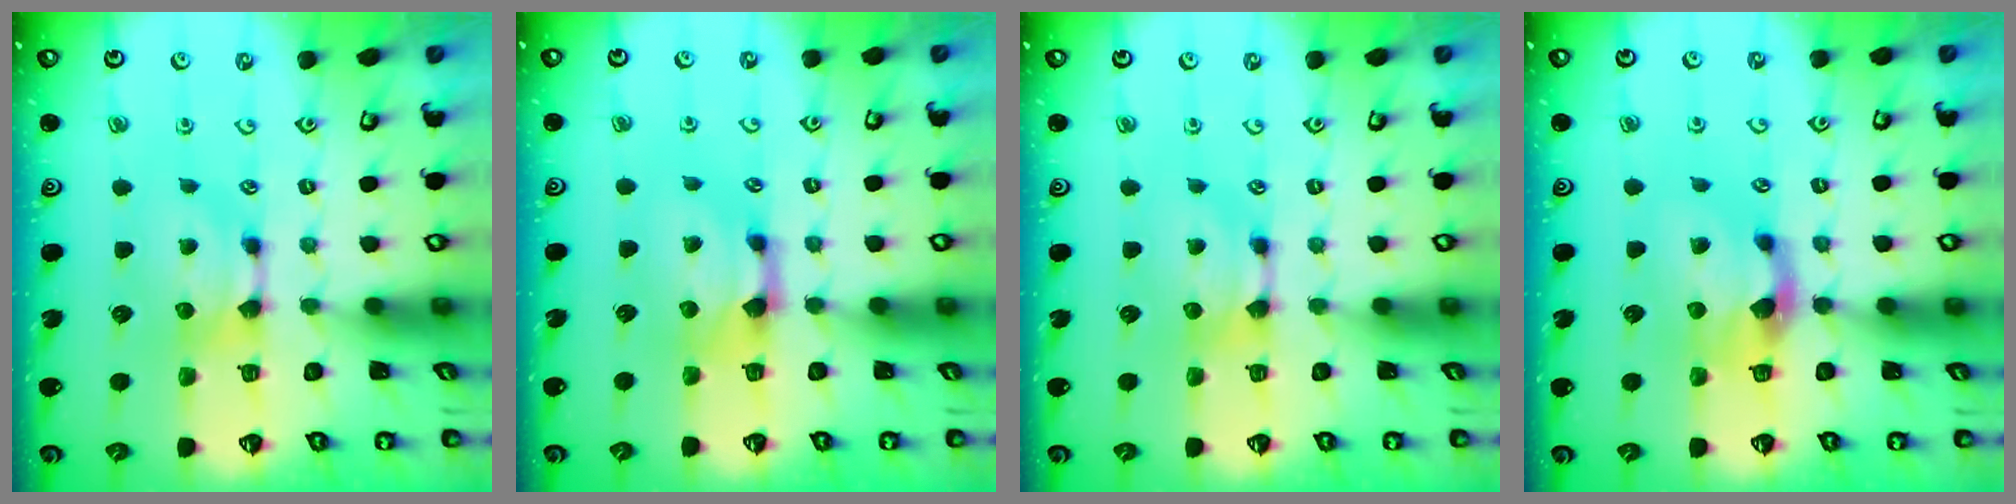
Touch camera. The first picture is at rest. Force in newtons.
{"total": 1.6, "press": 0.9, "slide": 1.3}
{"total": 0.0}
{"total": 2.6, "press": 2.0, "slide": 1.7}